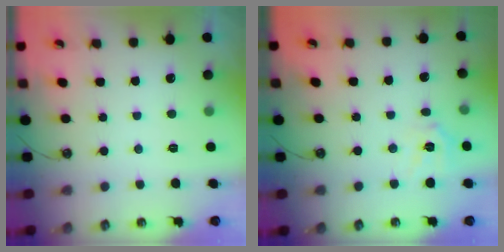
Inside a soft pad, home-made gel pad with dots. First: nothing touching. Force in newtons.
{"total": 10.1, "press": 10.0, "slide": 1.2}